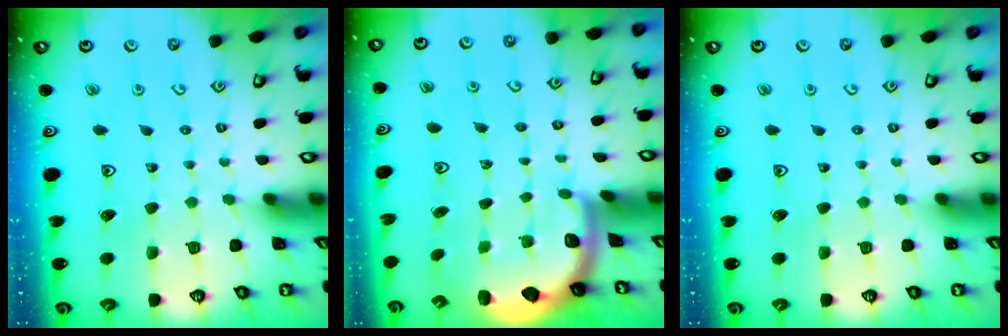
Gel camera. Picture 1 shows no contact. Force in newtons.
{"total": 1.9, "press": 1.8, "slide": 0.5}
{"total": 0.0}